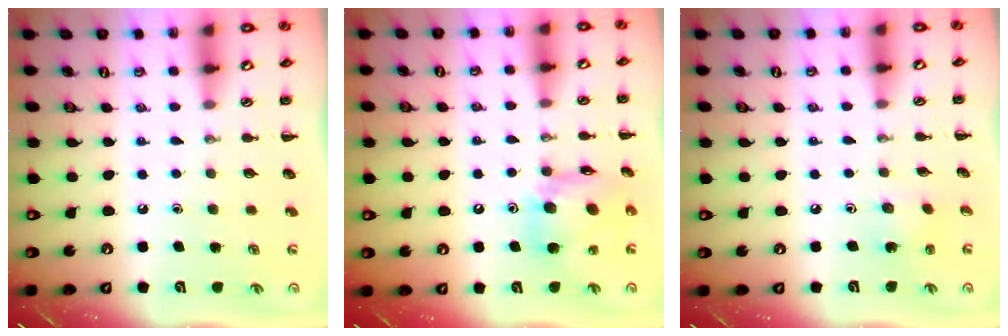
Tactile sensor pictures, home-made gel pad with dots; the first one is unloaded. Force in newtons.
{"total": 13.4, "press": 12.9, "slide": 3.7}
{"total": 2.7, "press": 2.6, "slide": 0.7}